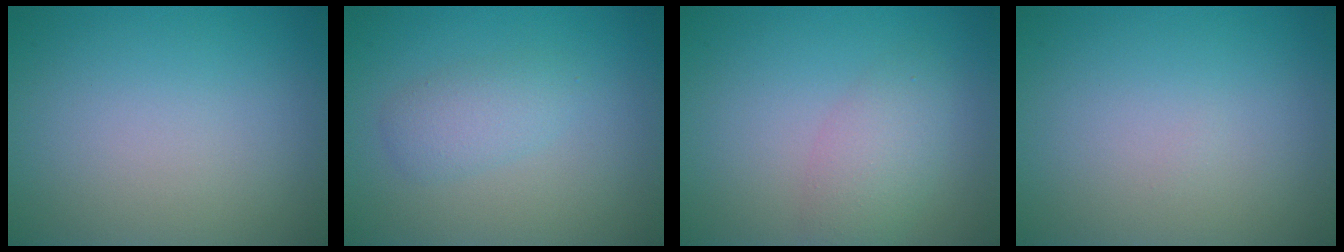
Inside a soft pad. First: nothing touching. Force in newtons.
{"total": 2.1, "press": 2.1, "slide": 0.1}
{"total": 3.0, "press": 3.0, "slide": 0.2}
{"total": 0.0}